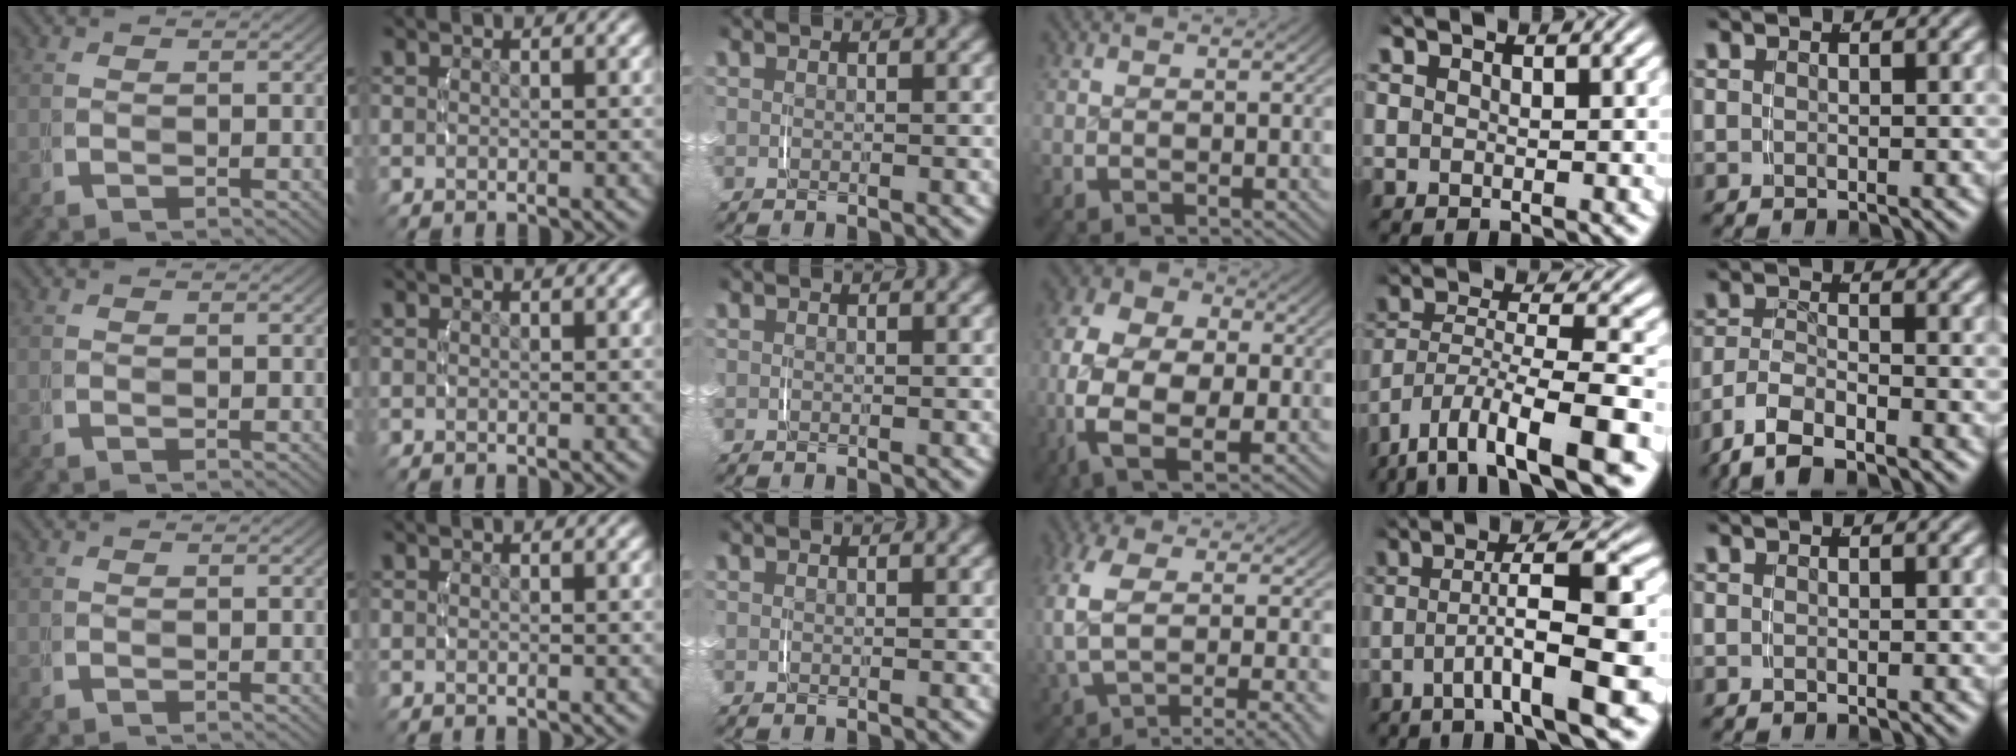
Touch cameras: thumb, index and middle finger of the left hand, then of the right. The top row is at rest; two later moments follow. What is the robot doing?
{"motion": "lift_and_place", "object": "backpack"}